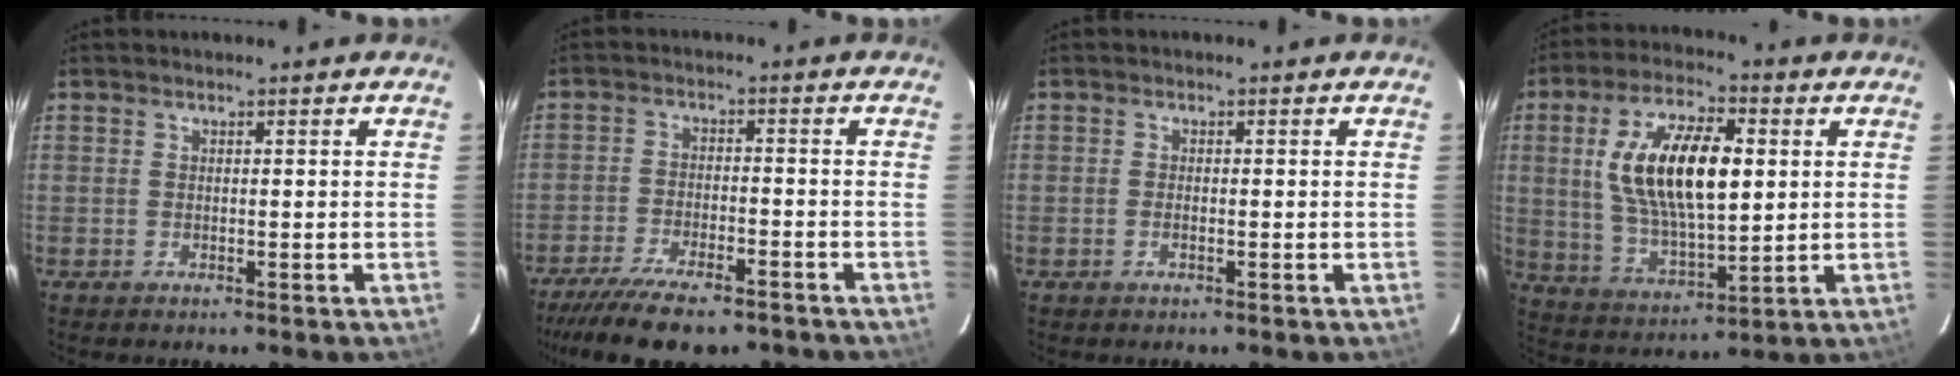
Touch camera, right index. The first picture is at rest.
{"total": 14.2, "force": [-11.3, 4.2, 7.5], "torque": [-0.164, -0.031, -0.183]}
{"total": 1.0, "force": [-0.4, 0.4, 0.8], "torque": [-0.017, 0.000, -0.009]}
{"total": 17.4, "force": [3.2, 7.4, 15.4], "torque": [-0.293, 0.010, 0.069]}